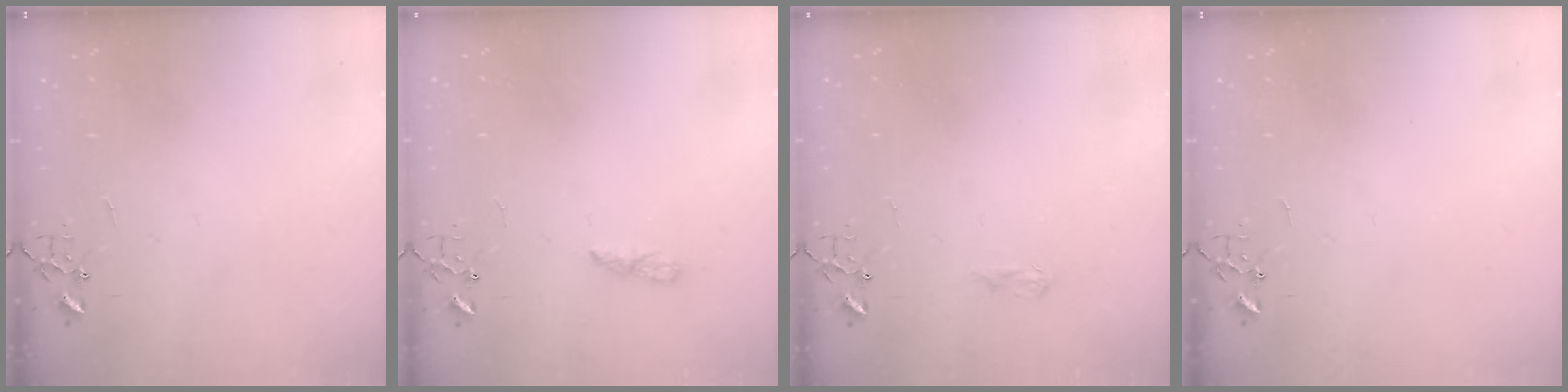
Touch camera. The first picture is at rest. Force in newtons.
{"total": 5.4, "press": 5.4, "slide": 0.6}
{"total": 6.9, "press": 6.9, "slide": 0.8}
{"total": 0.0}